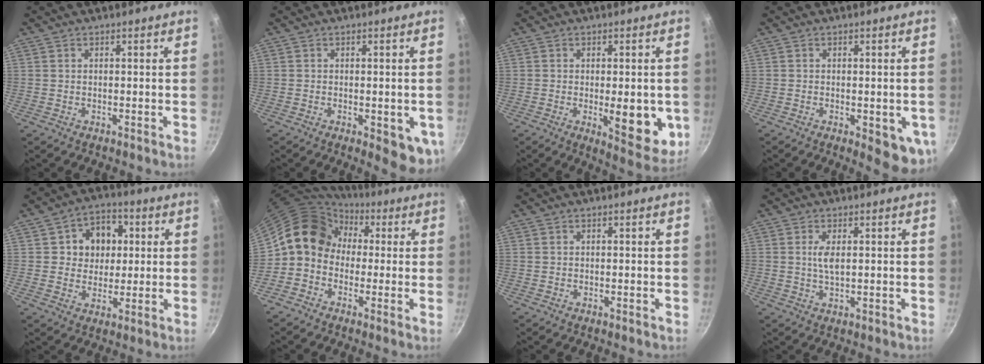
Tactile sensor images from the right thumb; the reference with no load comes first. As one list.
[{"total": 7.4, "force": [-1.9, 3.0, 6.5], "torque": [-0.060, 0.000, -0.020]}, {"total": 11.4, "force": [-1.7, 4.5, 10.3], "torque": [-0.109, -0.017, -0.015]}, {"total": 7.9, "force": [-2.0, 3.1, 7.0], "torque": [-0.064, -0.001, -0.020]}, {"total": 9.8, "force": [2.2, 8.2, 4.8], "torque": [-0.034, 0.000, 0.029]}, {"total": 11.3, "force": [1.1, 9.6, 5.9], "torque": [-0.071, 0.031, -0.010]}, {"total": 0.0}, {"total": 4.4, "force": [0.8, 1.9, 3.9], "torque": [-0.074, -0.004, 0.017]}]